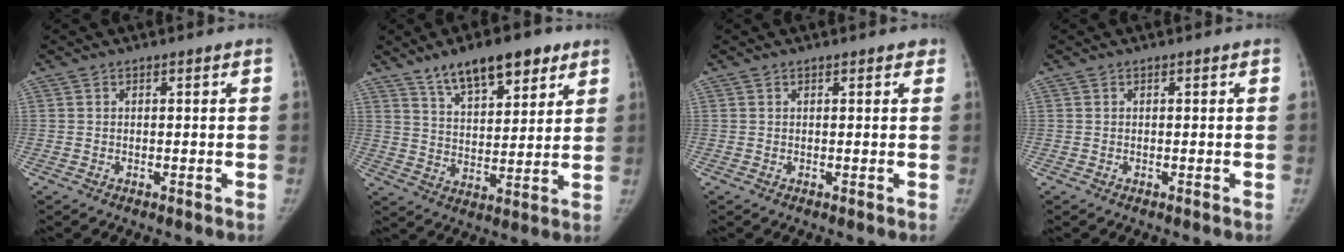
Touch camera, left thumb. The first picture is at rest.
{"total": 13.7, "force": [9.0, 5.6, 8.6], "torque": [-0.101, -0.040, 0.149]}
{"total": 1.0, "force": [0.8, 0.5, 0.3], "torque": [0.007, -0.002, 0.005]}
{"total": 0.0}